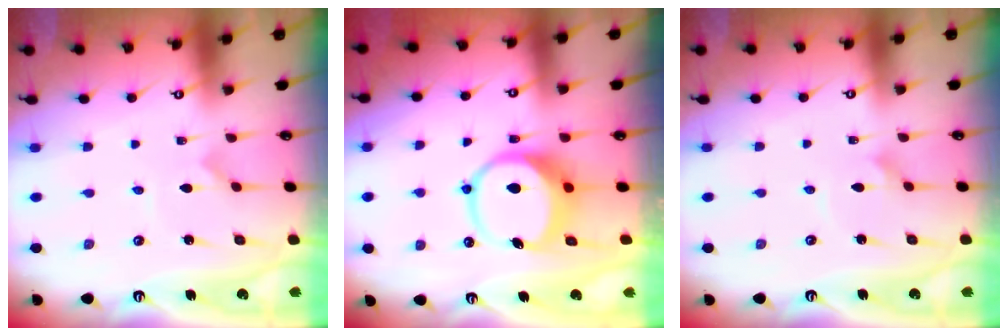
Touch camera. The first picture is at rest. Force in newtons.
{"total": 10.4, "press": 10.4, "slide": 1.3}
{"total": 1.6, "press": 1.6, "slide": 0.2}